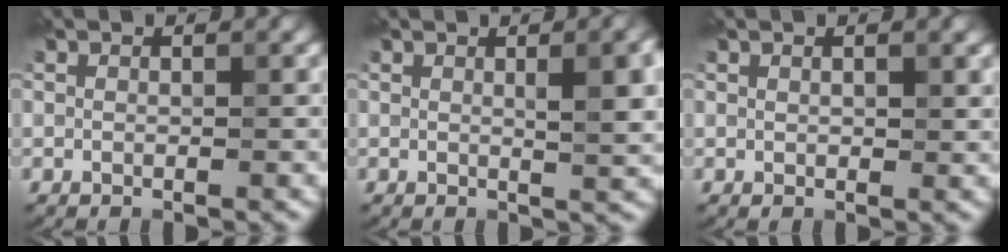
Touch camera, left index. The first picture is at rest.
{"total": 4.8, "force": [1.0, 1.3, 4.5], "torque": [-0.048, 0.009, 0.013]}
{"total": 1.0, "force": [0.5, 0.4, 0.7], "torque": [-0.011, 0.000, 0.012]}